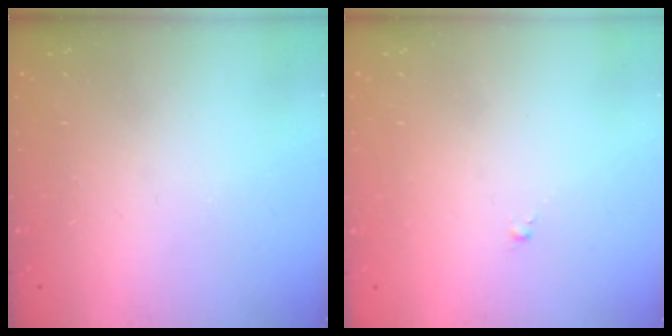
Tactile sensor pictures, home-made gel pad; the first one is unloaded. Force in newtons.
{"total": 0.0}